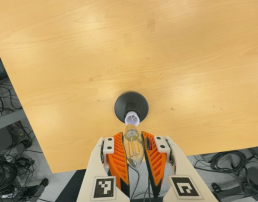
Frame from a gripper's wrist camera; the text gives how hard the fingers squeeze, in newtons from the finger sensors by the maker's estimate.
{"total": 20.8, "left": 23.5, "right": 18.0}